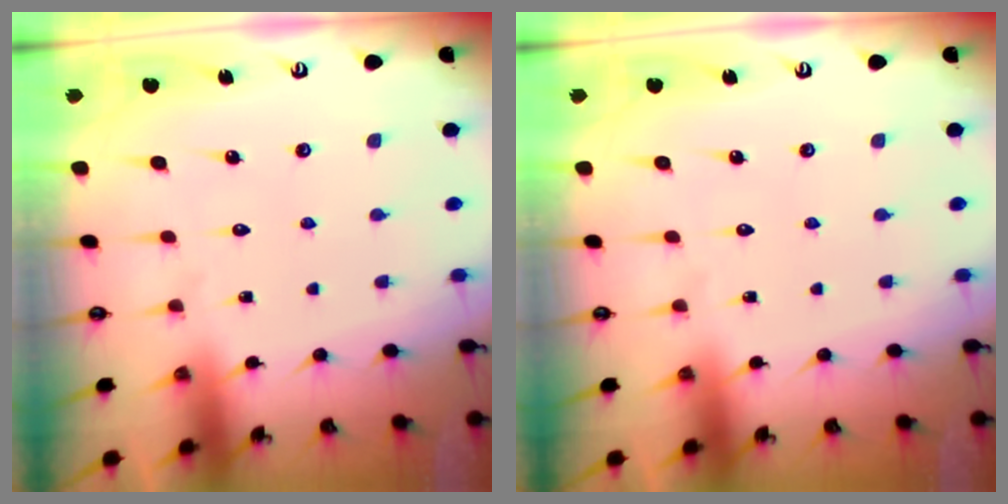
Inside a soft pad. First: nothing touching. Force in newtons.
{"total": 0.0}